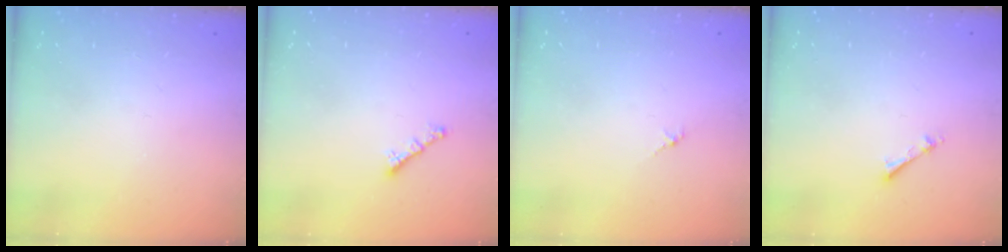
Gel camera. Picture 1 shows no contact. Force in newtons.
{"total": 0.8, "press": 0.7, "slide": 0.4}
{"total": 0.8, "press": 0.6, "slide": 0.4}
{"total": 2.7, "press": 2.7, "slide": 0.3}